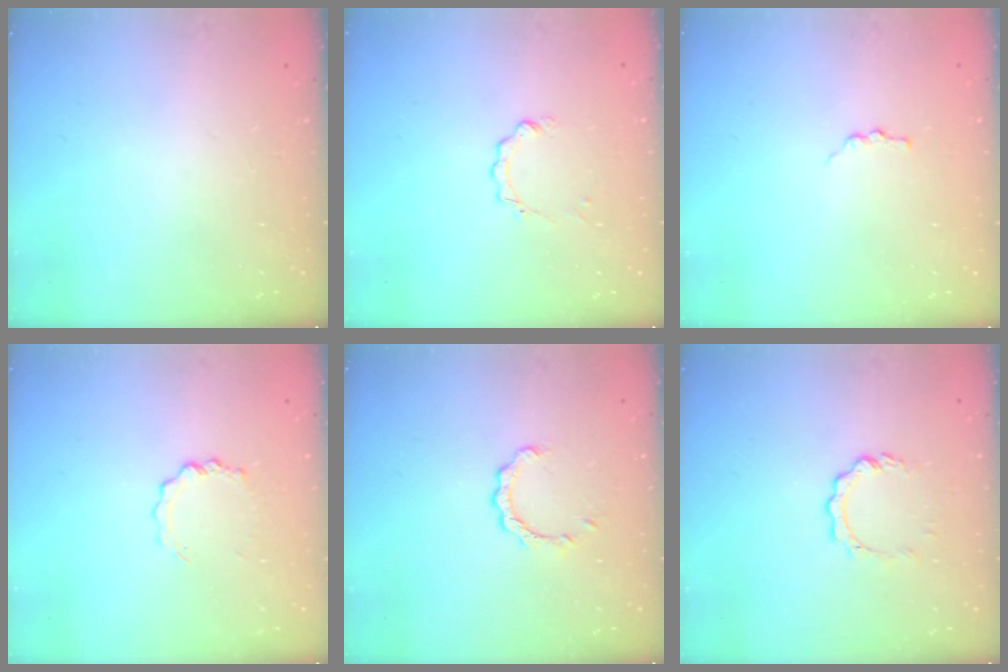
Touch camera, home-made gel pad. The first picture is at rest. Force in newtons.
{"total": 2.3, "press": 2.3, "slide": 0.3}
{"total": 2.9, "press": 2.9, "slide": 0.3}
{"total": 3.6, "press": 3.6, "slide": 0.3}
{"total": 2.7, "press": 2.6, "slide": 0.2}
{"total": 4.7, "press": 4.7, "slide": 0.4}